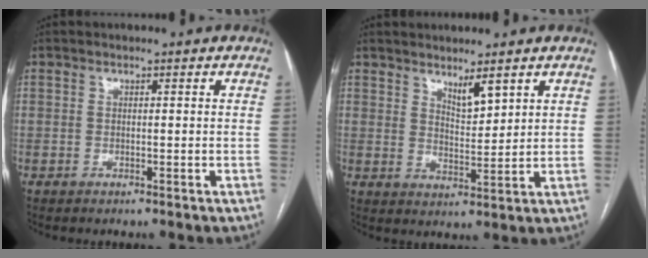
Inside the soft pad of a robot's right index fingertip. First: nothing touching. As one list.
[{"total": 4.0, "force": [3.0, 0.8, 2.6], "torque": [-0.047, -0.013, 0.058]}]